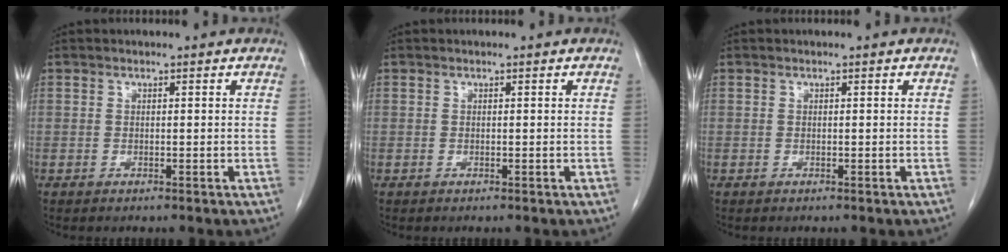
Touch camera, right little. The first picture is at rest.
{"total": 0.0}
{"total": 0.0}